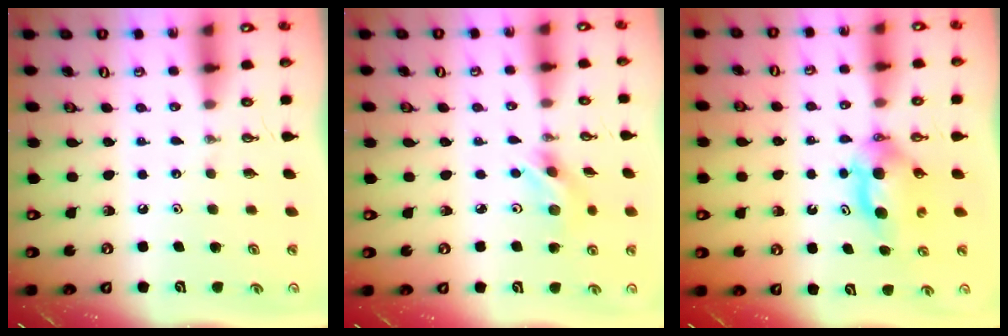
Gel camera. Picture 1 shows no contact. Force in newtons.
{"total": 4.6, "press": 4.5, "slide": 0.3}
{"total": 6.0, "press": 5.8, "slide": 1.6}